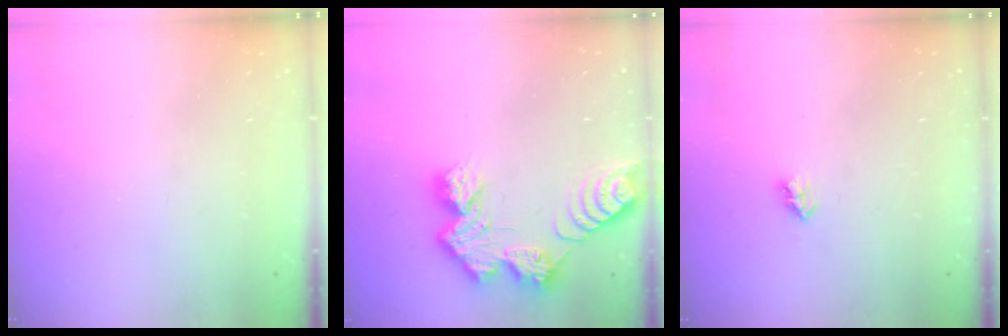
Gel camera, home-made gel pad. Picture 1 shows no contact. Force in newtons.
{"total": 11.5, "press": 11.5, "slide": 0.8}
{"total": 2.7, "press": 2.7, "slide": 0.4}